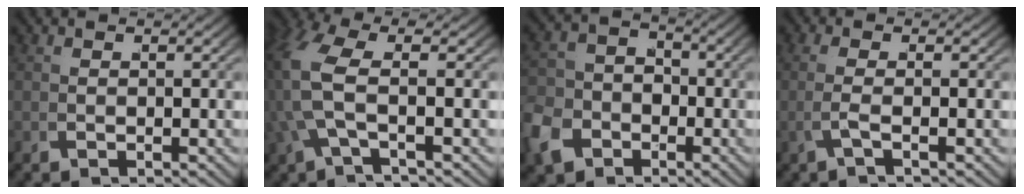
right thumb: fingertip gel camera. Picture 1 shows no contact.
{"total": 5.6, "force": [0.2, 2.6, 4.9], "torque": [-0.137, -0.017, 0.017]}
{"total": 7.1, "force": [-3.1, 5.7, 2.7], "torque": [-0.051, -0.030, -0.041]}
{"total": 2.0, "force": [-0.1, 0.1, 1.9], "torque": [-0.052, -0.001, 0.001]}